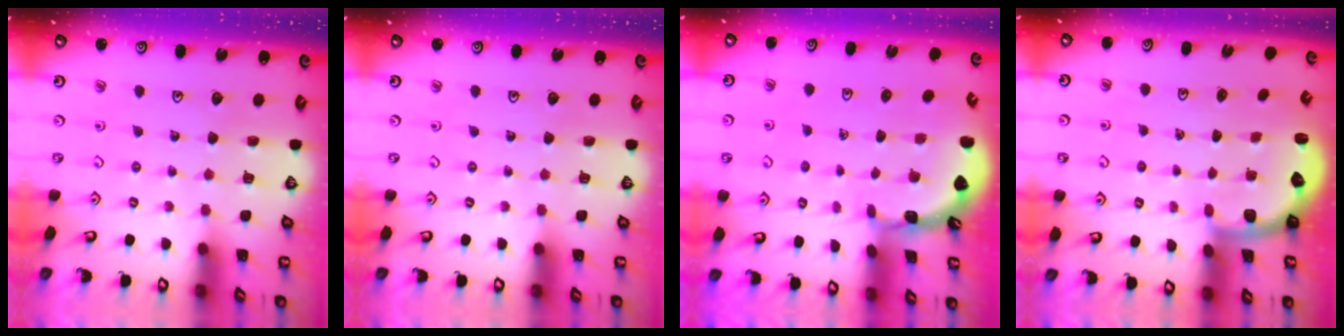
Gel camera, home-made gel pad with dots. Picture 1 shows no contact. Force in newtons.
{"total": 0.0}
{"total": 1.7, "press": 1.7, "slide": 0.2}
{"total": 2.3, "press": 2.0, "slide": 1.2}